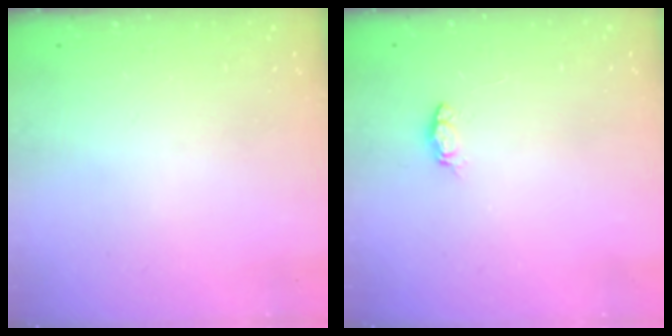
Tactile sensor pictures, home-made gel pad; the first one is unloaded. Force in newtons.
{"total": 2.5, "press": 2.5, "slide": 0.4}